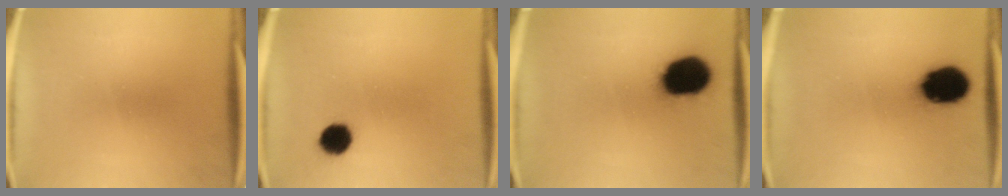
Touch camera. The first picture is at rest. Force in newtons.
{"total": 5.6}
{"total": 17.1}
{"total": 14.5}